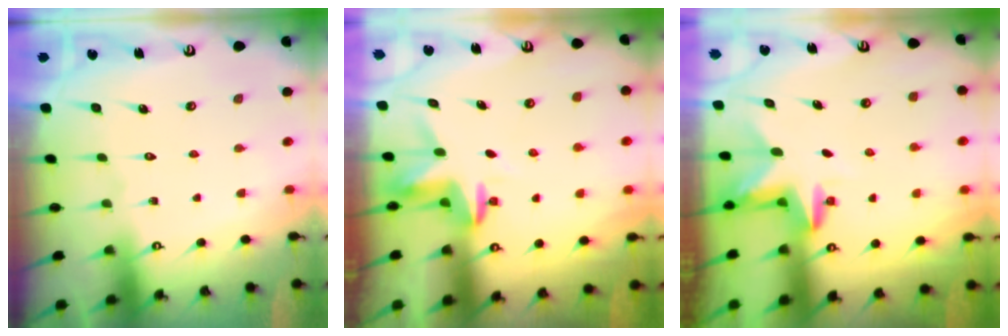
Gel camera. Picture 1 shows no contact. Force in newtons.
{"total": 3.6, "press": 3.6, "slide": 0.2}
{"total": 3.4, "press": 3.4, "slide": 0.2}